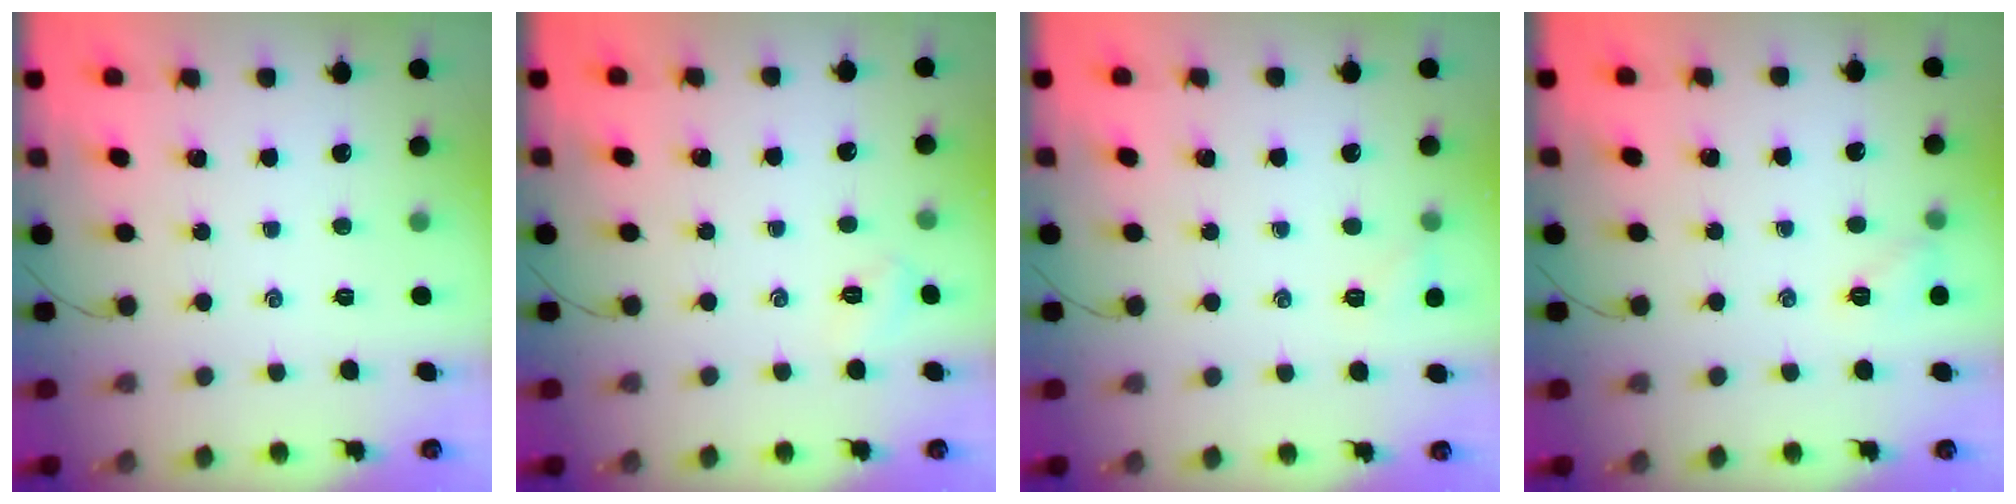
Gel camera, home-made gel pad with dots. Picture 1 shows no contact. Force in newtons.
{"total": 4.7, "press": 4.6, "slide": 1.1}
{"total": 5.8, "press": 5.6, "slide": 1.7}
{"total": 6.4, "press": 6.3, "slide": 1.3}